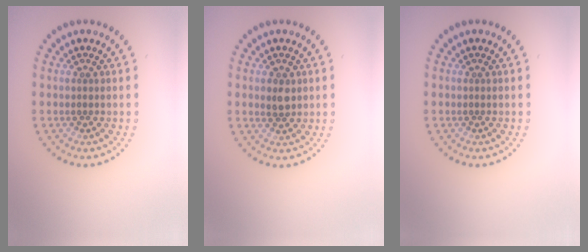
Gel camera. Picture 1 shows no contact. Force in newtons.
{"total": 1.7, "press": 1.7, "slide": 0.3}
{"total": 0.0}